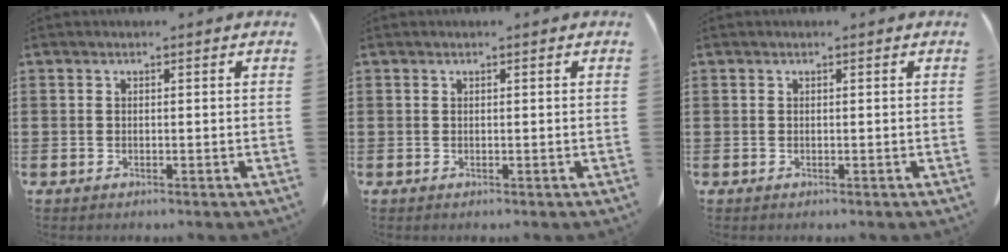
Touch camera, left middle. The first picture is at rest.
{"total": 0.0}
{"total": 0.0}